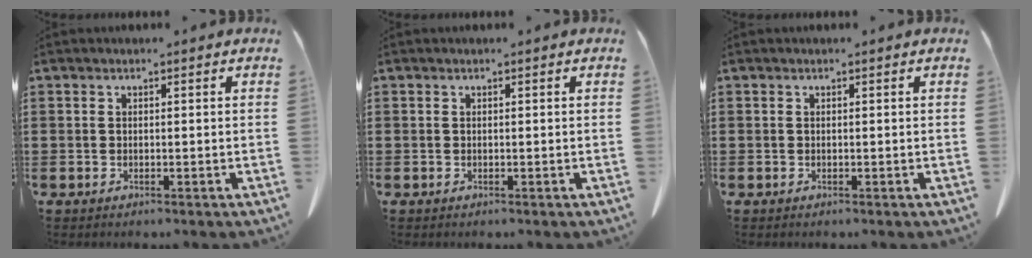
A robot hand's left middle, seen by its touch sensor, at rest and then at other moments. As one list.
[{"total": 0.0}, {"total": 0.0}]